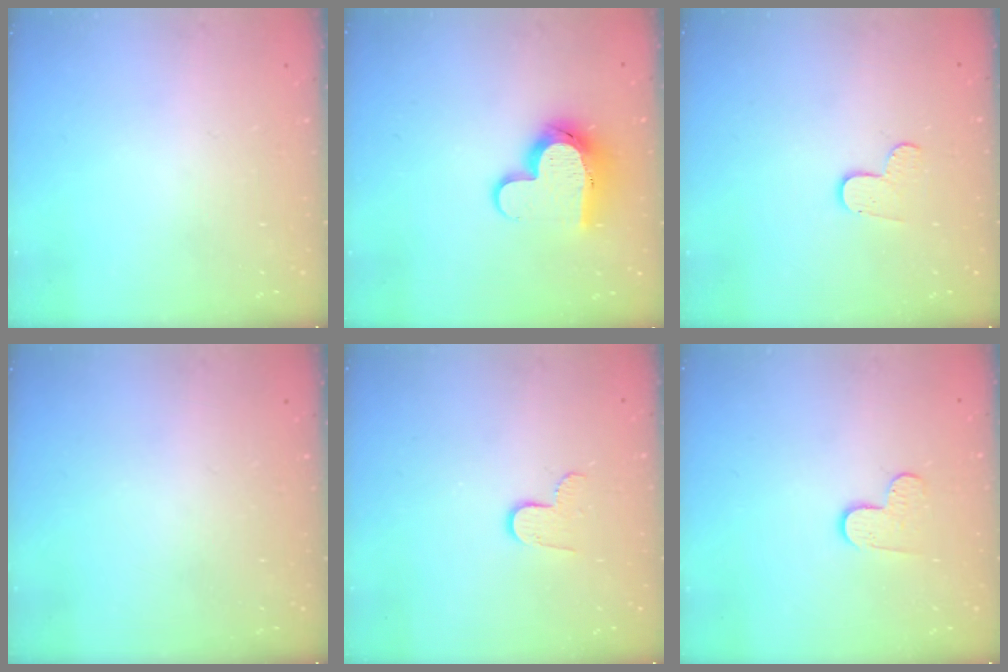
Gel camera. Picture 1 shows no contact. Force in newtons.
{"total": 11.7, "press": 11.7, "slide": 0.8}
{"total": 4.3, "press": 4.3, "slide": 0.4}
{"total": 0.0}
{"total": 5.8, "press": 5.8, "slide": 0.3}
{"total": 6.1, "press": 6.1, "slide": 0.6}